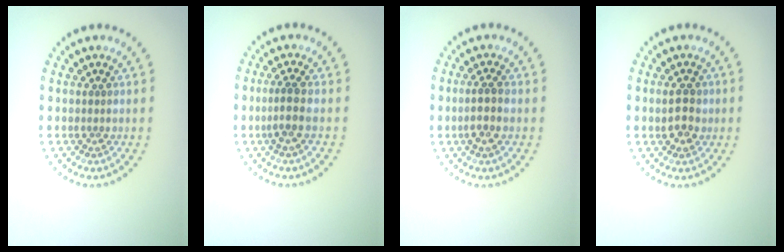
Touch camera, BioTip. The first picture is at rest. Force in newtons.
{"total": 1.9, "press": 1.3, "slide": 1.4}
{"total": 2.1, "press": 1.9, "slide": 0.8}
{"total": 2.6, "press": 2.6, "slide": 0.2}